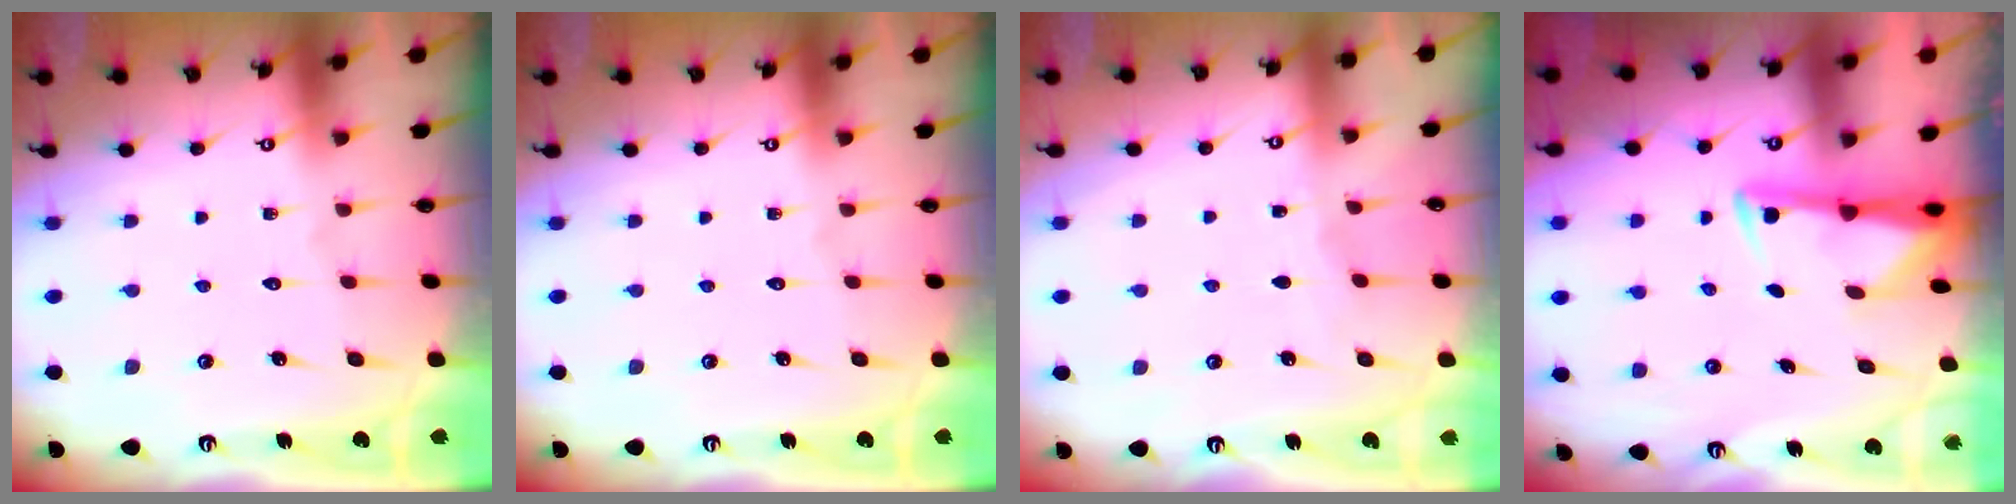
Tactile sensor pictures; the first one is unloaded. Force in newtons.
{"total": 0.0}
{"total": 2.7, "press": 2.7, "slide": 0.4}
{"total": 2.8, "press": 2.7, "slide": 0.6}